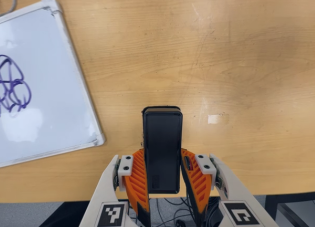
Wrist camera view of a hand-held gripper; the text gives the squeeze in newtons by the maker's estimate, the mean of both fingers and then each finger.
{"total": 5.4, "left": 3.7, "right": 7.0}